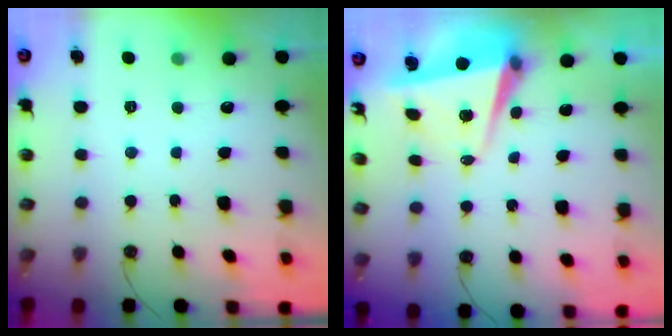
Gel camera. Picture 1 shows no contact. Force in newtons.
{"total": 6.0, "press": 5.9, "slide": 1.3}